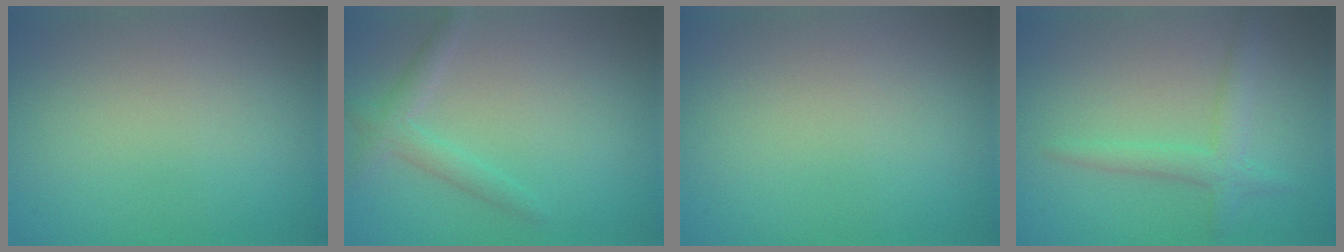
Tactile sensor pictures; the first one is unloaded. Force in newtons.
{"total": 2.0, "press": 2.0, "slide": 0.2}
{"total": 0.0}
{"total": 2.5, "press": 2.5, "slide": 0.1}